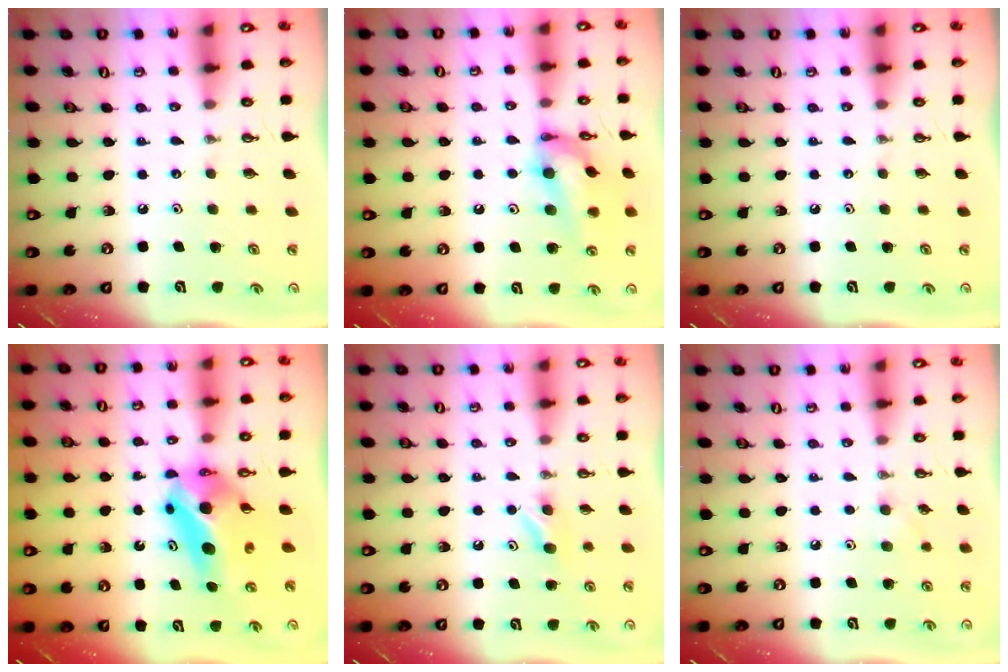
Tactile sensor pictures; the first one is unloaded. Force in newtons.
{"total": 14.0, "press": 13.9, "slide": 0.8}
{"total": 0.0}
{"total": 8.7, "press": 8.3, "slide": 2.3}
{"total": 4.0, "press": 3.9, "slide": 0.6}
{"total": 5.4, "press": 5.2, "slide": 1.3}